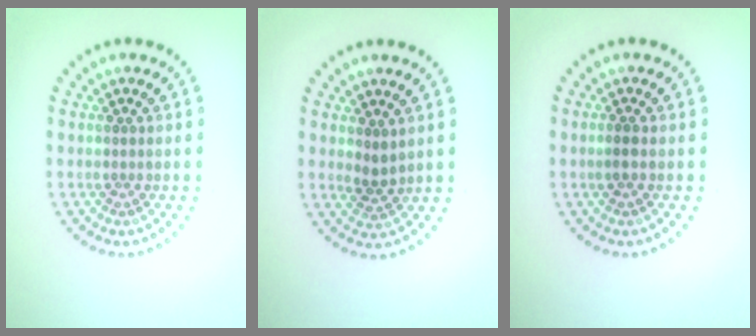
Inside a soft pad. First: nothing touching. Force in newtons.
{"total": 1.6, "press": 1.3, "slide": 0.8}
{"total": 0.7, "press": 0.7, "slide": 0.3}